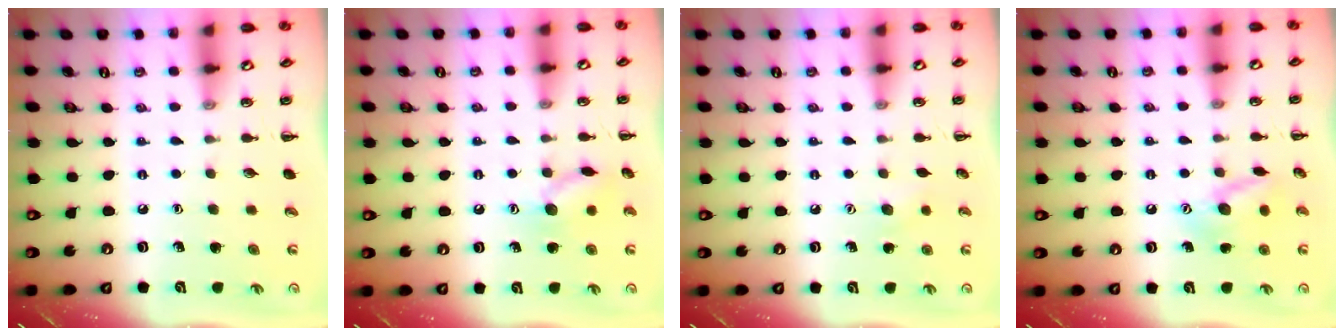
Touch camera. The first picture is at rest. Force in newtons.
{"total": 9.7, "press": 9.6, "slide": 0.7}
{"total": 5.7, "press": 5.5, "slide": 1.4}
{"total": 11.1, "press": 11.1, "slide": 0.7}